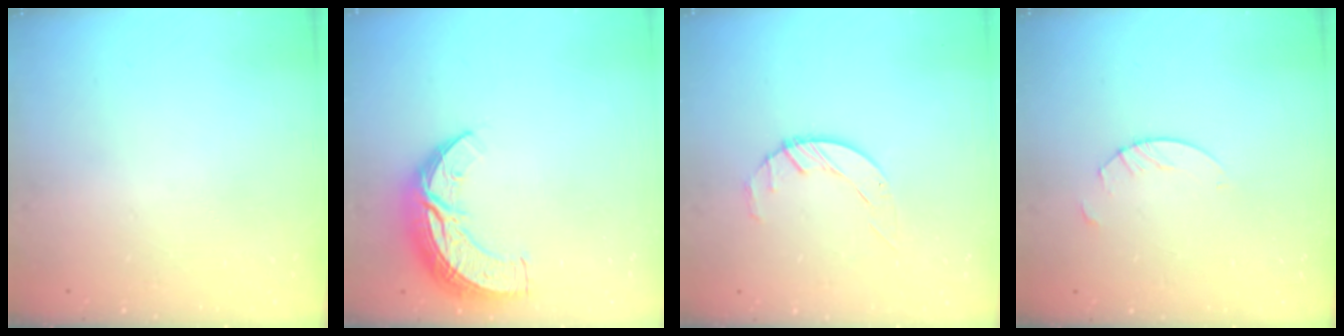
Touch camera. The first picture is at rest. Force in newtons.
{"total": 10.9, "press": 10.9, "slide": 0.8}
{"total": 3.2, "press": 3.2, "slide": 0.4}
{"total": 2.7, "press": 2.7, "slide": 0.2}